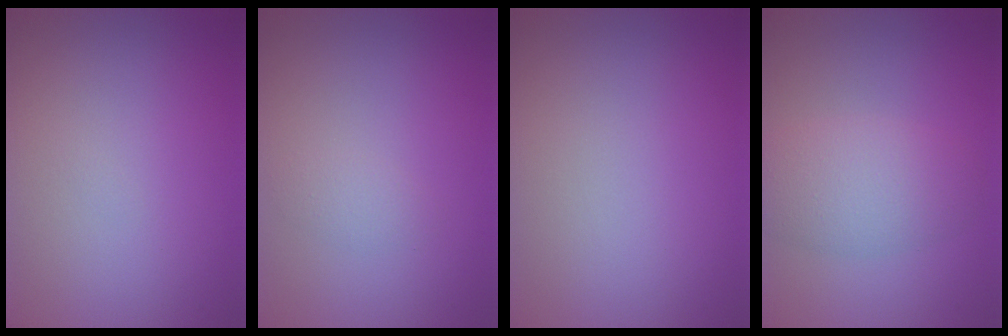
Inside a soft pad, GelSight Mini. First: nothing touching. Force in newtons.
{"total": 0.9, "press": 0.9, "slide": 0.1}
{"total": 0.0}
{"total": 2.7, "press": 2.7, "slide": 0.3}